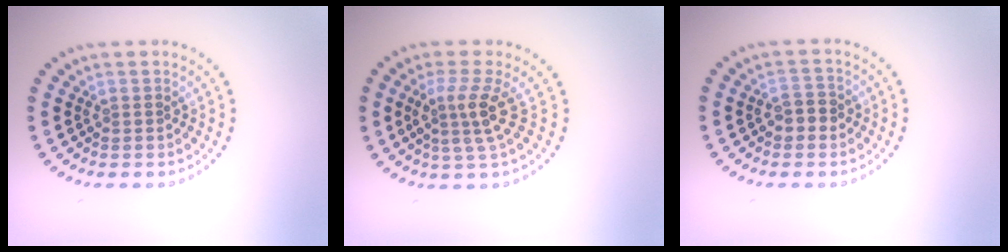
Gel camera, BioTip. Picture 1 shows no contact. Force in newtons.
{"total": 3.1, "press": 2.2, "slide": 2.1}
{"total": 1.8, "press": 1.7, "slide": 0.5}